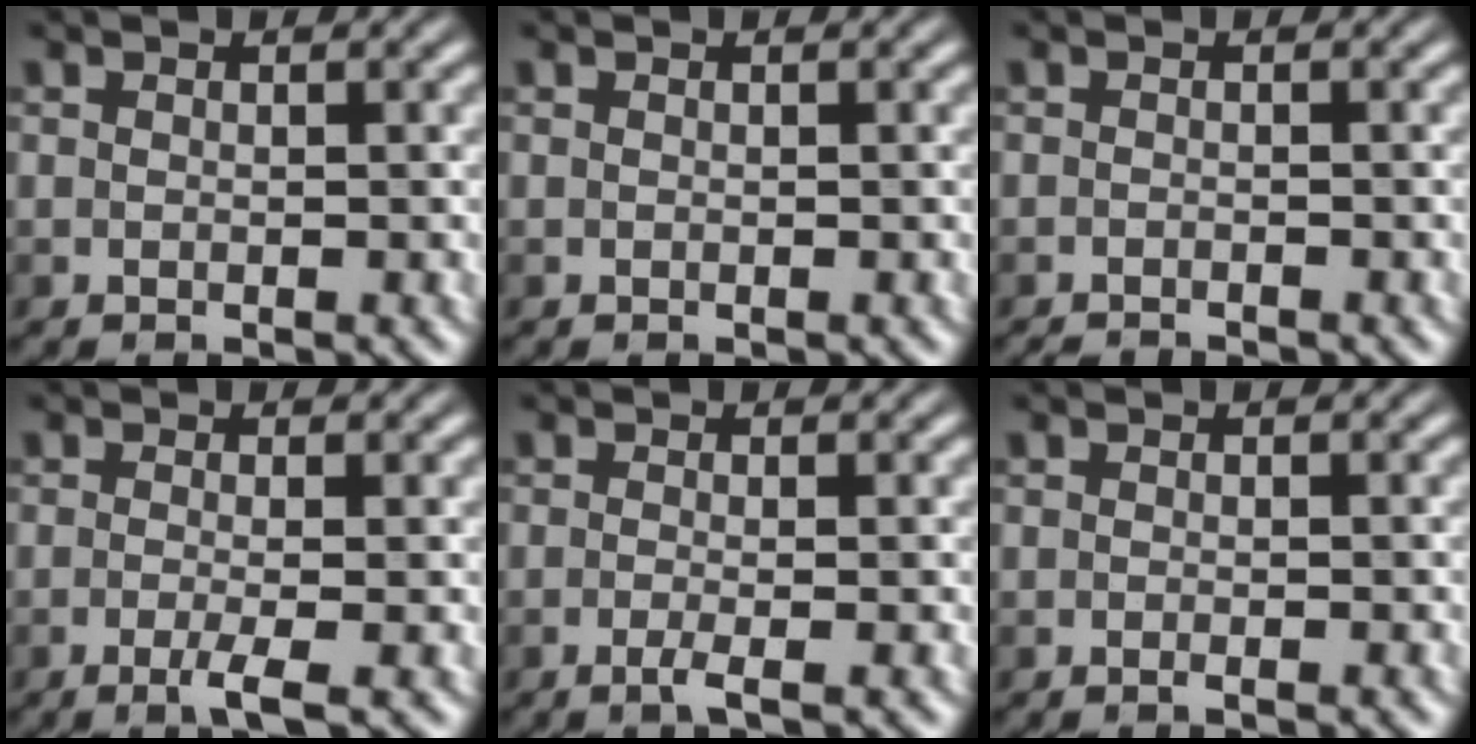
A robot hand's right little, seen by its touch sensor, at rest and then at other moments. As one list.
[{"total": 0.0}, {"total": 1.1, "force": [-1.0, -0.2, 0.4], "torque": [-0.007, -0.006, -0.019]}, {"total": 2.8, "force": [-1.4, 0.3, 2.4], "torque": [-0.050, -0.009, -0.024]}, {"total": 1.9, "force": [-1.1, 0.0, 1.5], "torque": [-0.033, -0.007, -0.019]}, {"total": 0.6, "force": [-0.5, -0.2, 0.4], "torque": [-0.006, -0.003, -0.009]}]